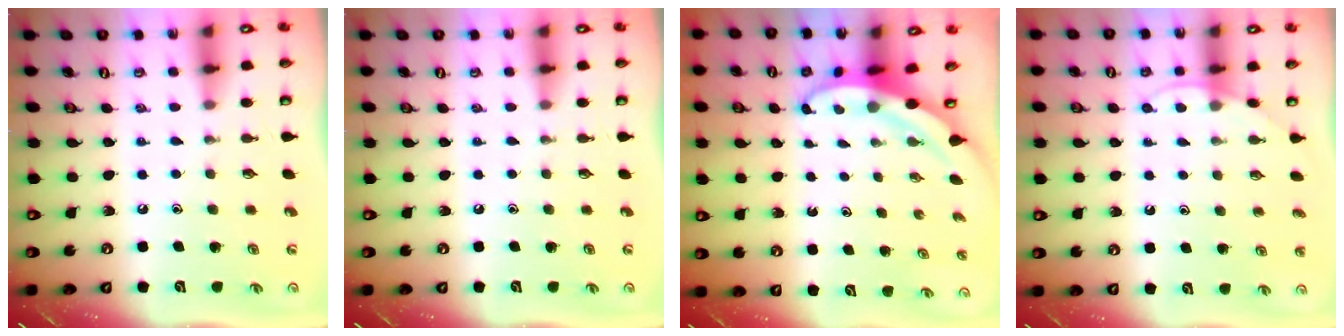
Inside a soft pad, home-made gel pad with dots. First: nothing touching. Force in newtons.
{"total": 0.0}
{"total": 3.8, "press": 3.7, "slide": 0.5}
{"total": 5.1, "press": 5.1, "slide": 0.5}